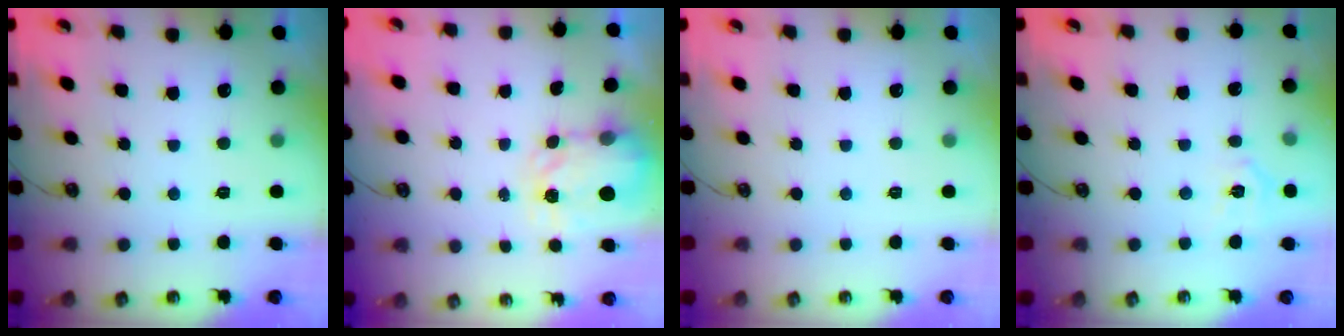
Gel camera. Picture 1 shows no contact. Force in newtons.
{"total": 3.6, "press": 3.6, "slide": 0.5}
{"total": 0.0}
{"total": 5.7, "press": 5.7, "slide": 0.6}